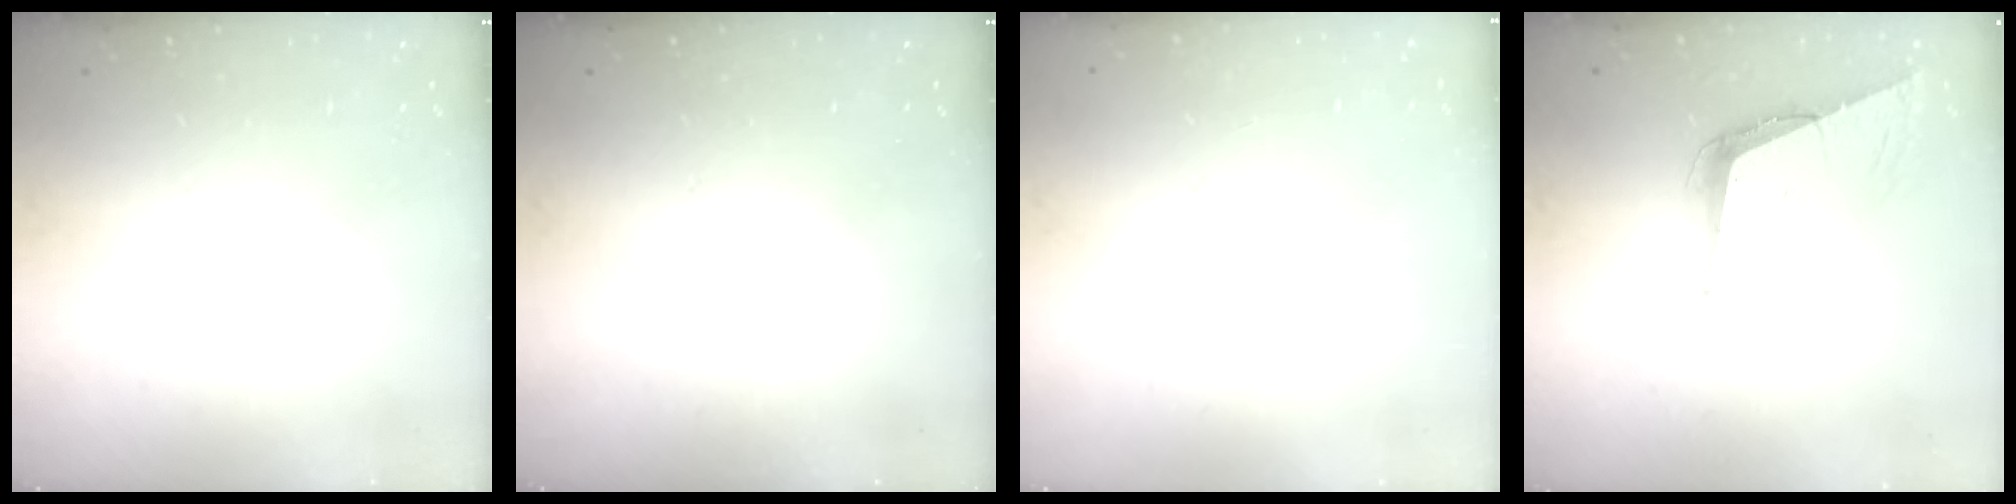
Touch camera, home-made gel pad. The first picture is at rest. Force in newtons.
{"total": 0.0}
{"total": 1.7, "press": 1.7, "slide": 0.0}
{"total": 9.1, "press": 8.4, "slide": 3.5}